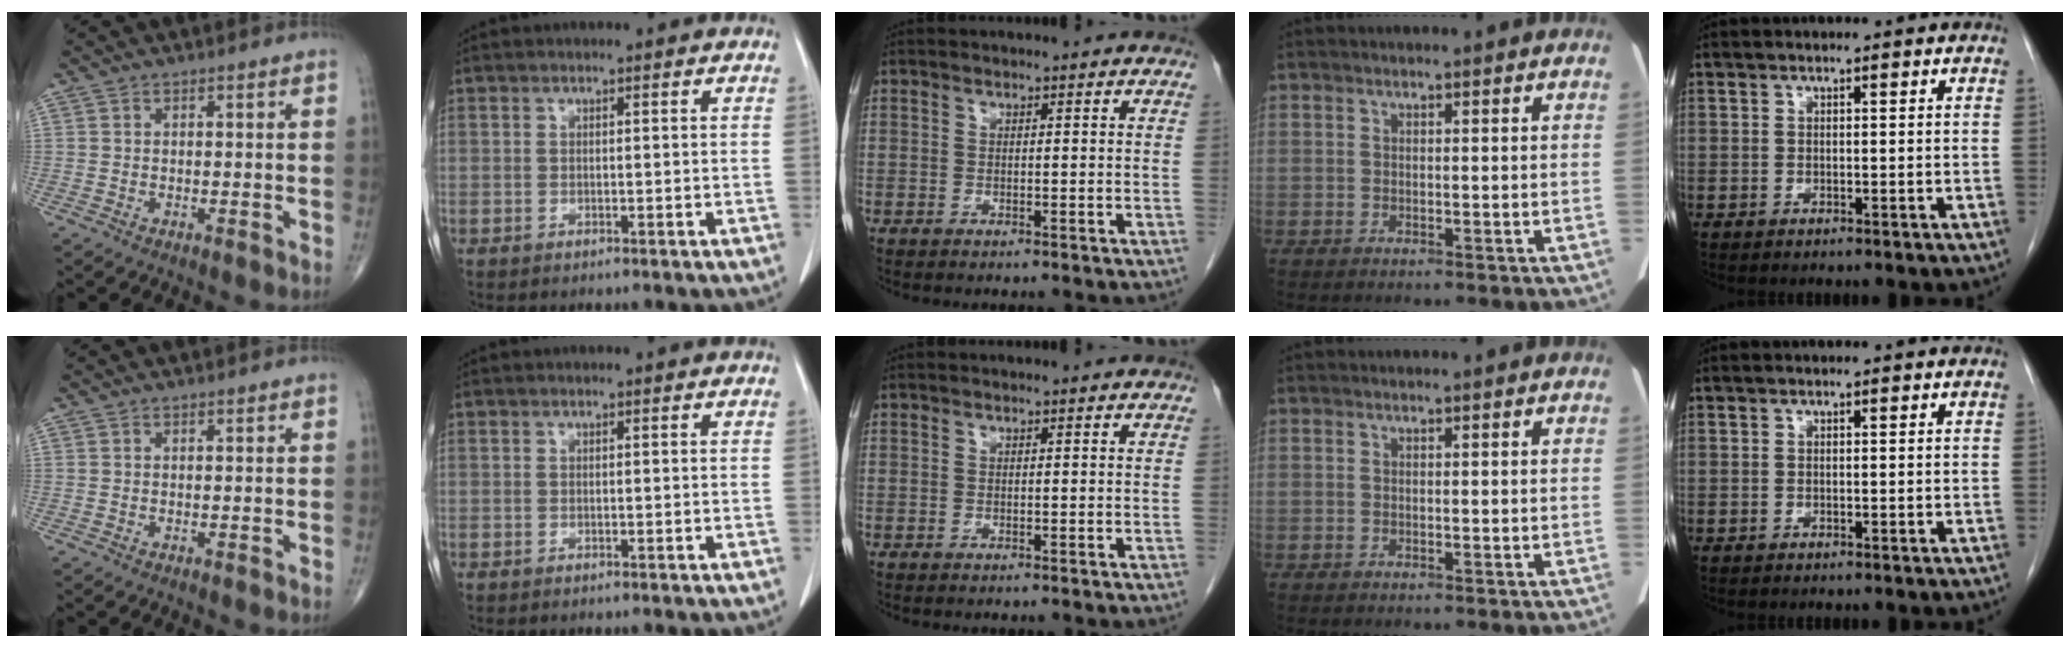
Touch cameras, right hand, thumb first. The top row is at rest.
{}